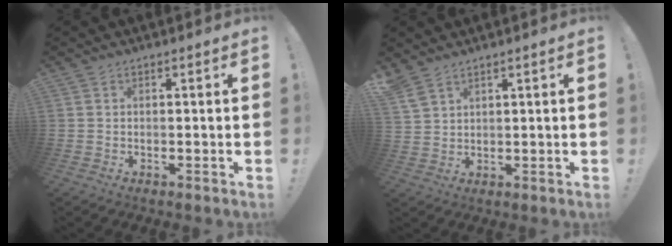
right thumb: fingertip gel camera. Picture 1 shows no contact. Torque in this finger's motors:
{"motor_torque": [0.02, 0.20, 0.48, 0.38, 0.19]}